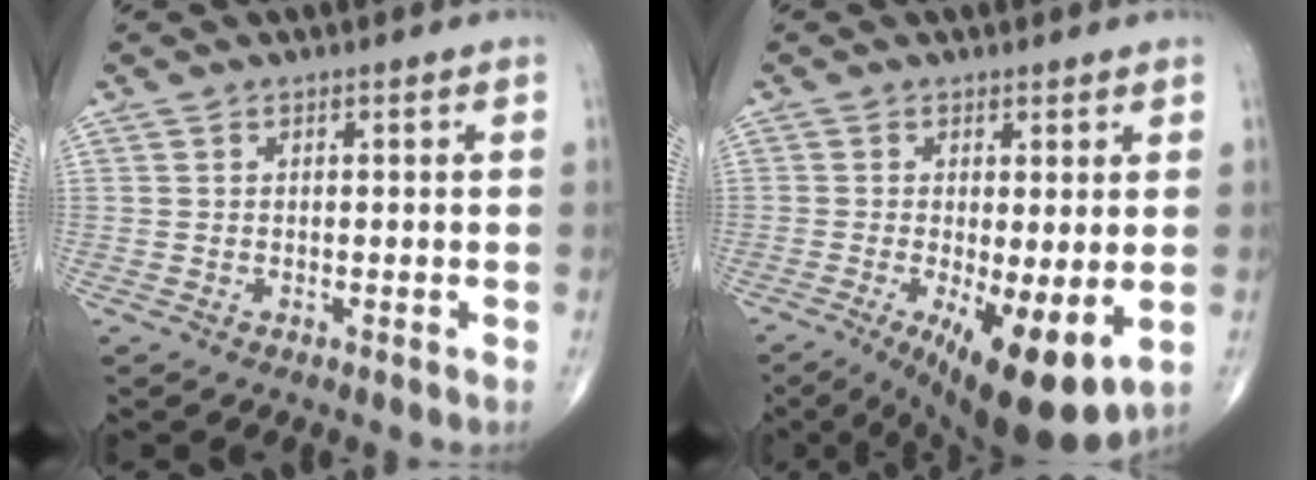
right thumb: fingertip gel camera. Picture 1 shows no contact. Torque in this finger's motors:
{"motor_torque": [0.01, 1.05, 0.11, -0.41, 0.16]}